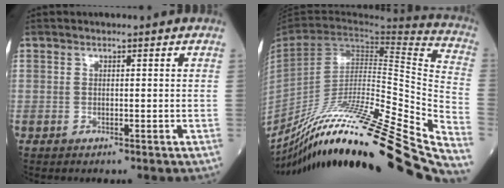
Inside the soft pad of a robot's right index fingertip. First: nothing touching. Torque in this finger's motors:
{"motor_torque": [-0.83, -1.26, 0.39, 0.17]}